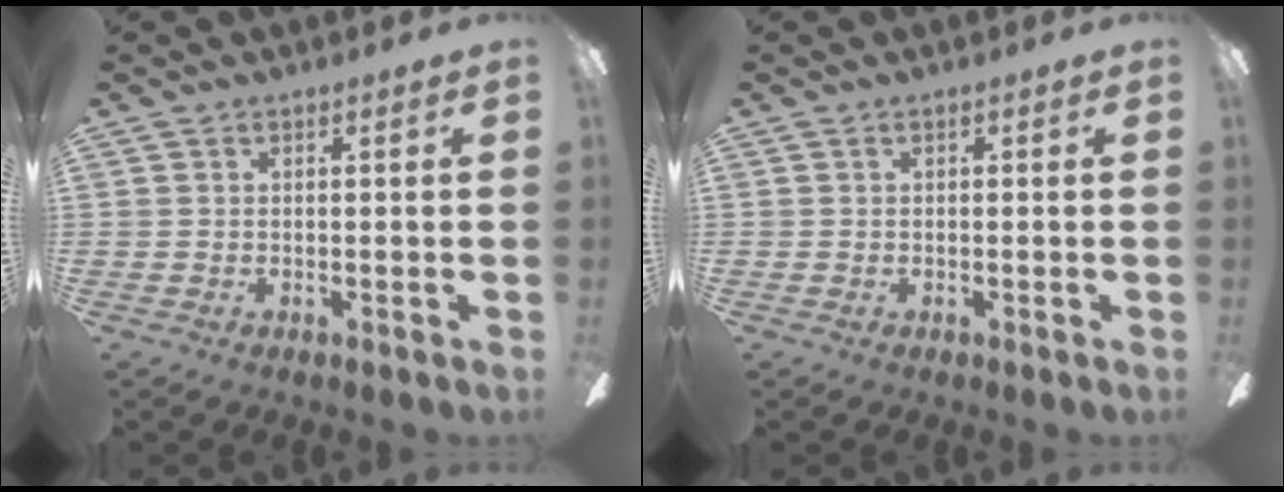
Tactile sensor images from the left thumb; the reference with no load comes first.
{"total": 0.0}